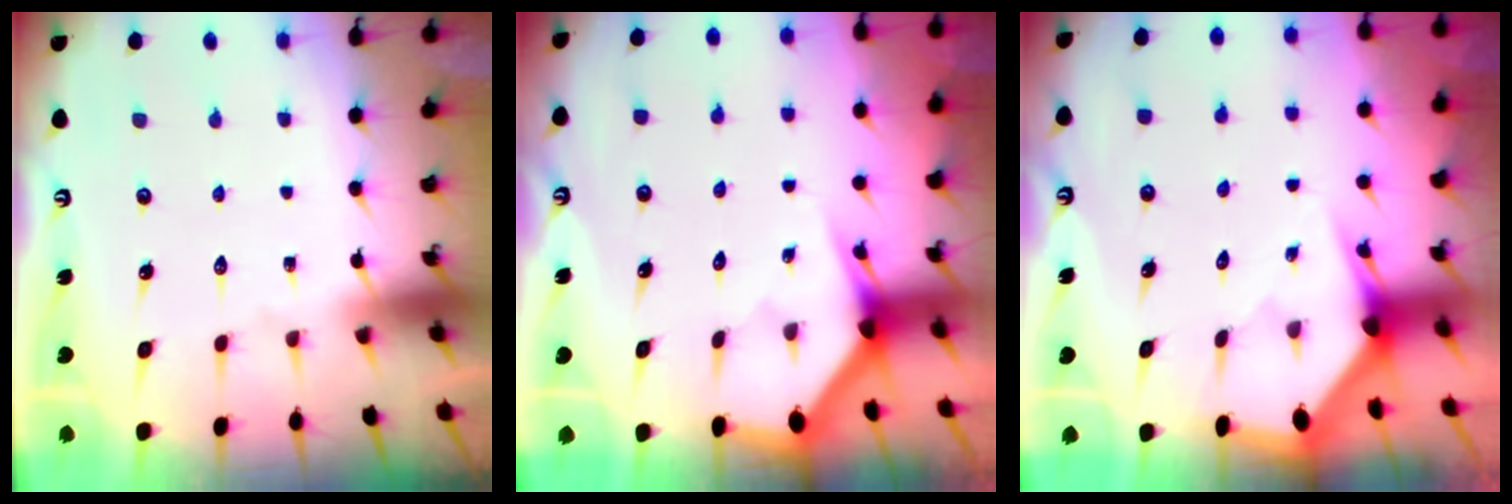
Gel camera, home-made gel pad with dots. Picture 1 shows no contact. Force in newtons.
{"total": 3.0, "press": 3.0, "slide": 0.1}
{"total": 2.8, "press": 2.8, "slide": 0.1}